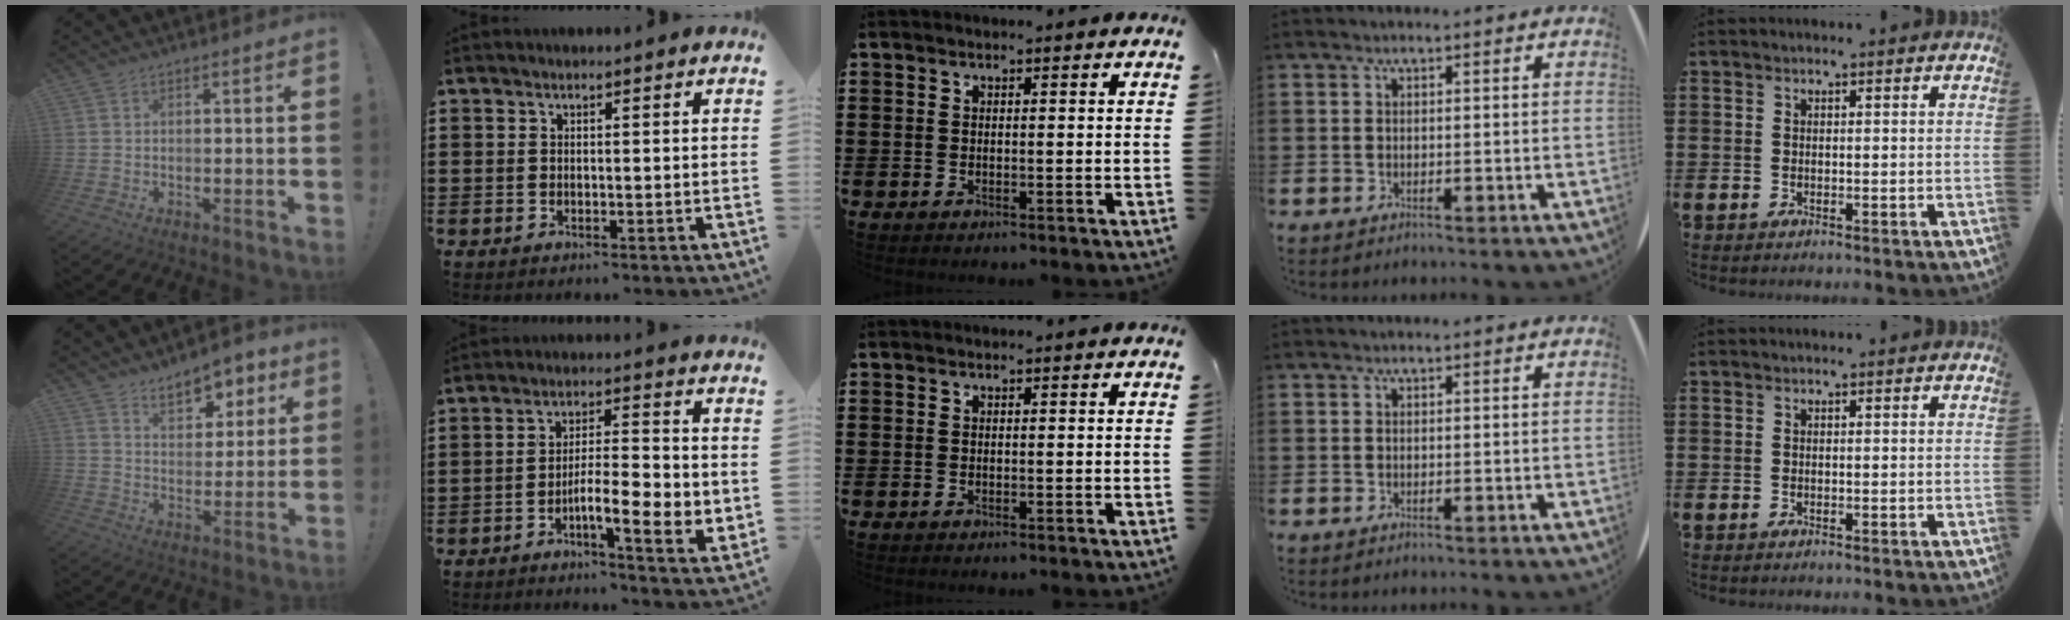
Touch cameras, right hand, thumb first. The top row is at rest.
{"thumb": {"total": 9.5, "force": [6.7, 5.2, 4.3], "torque": [-0.054, -0.043, 0.123]}, "index": {"total": 7.8, "force": [-2.4, 2.0, 7.2], "torque": [-0.112, -0.004, -0.042]}}